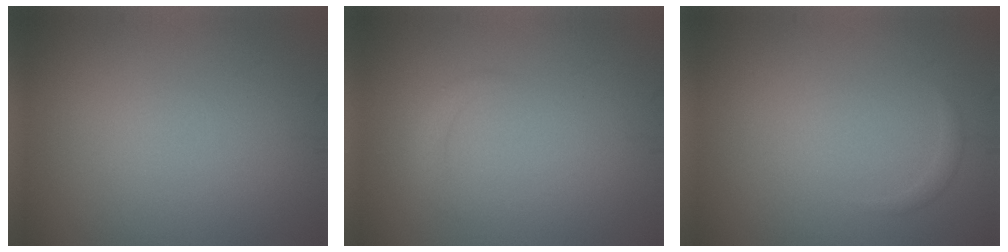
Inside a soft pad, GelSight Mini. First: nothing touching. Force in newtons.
{"total": 1.1, "press": 1.1, "slide": 0.1}
{"total": 0.6, "press": 0.6, "slide": 0.0}